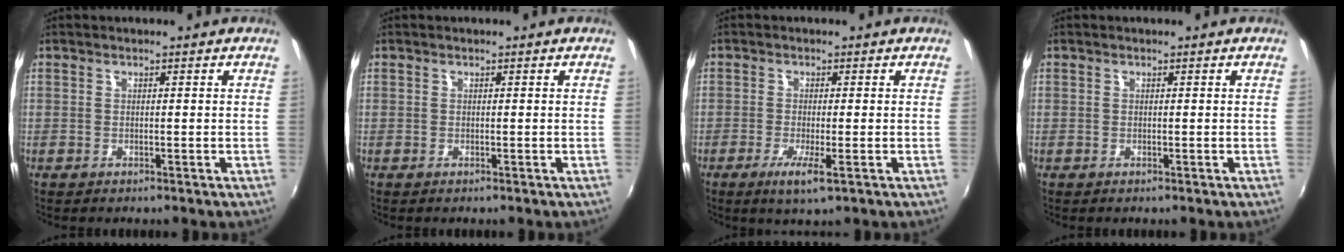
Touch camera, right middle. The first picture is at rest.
{"total": 0.0}
{"total": 4.0, "force": [-1.7, 0.0, 3.6], "torque": [-0.078, -0.012, -0.032]}
{"total": 0.0}